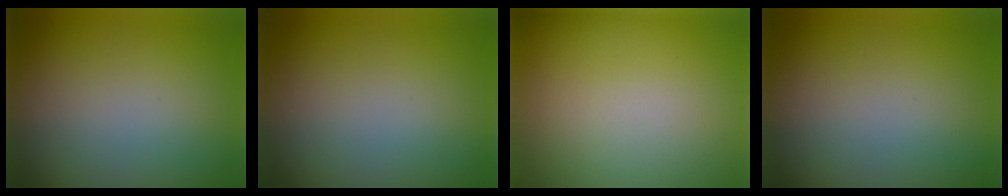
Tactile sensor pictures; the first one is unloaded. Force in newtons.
{"total": 0.0}
{"total": 0.0}
{"total": 0.0}